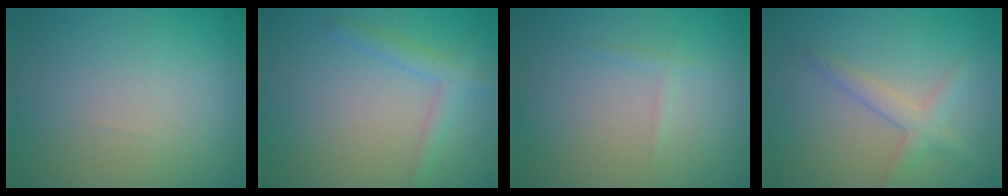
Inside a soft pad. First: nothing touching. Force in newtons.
{"total": 2.4, "press": 2.4, "slide": 0.1}
{"total": 0.8, "press": 0.8, "slide": 0.1}
{"total": 2.4, "press": 2.4, "slide": 0.2}